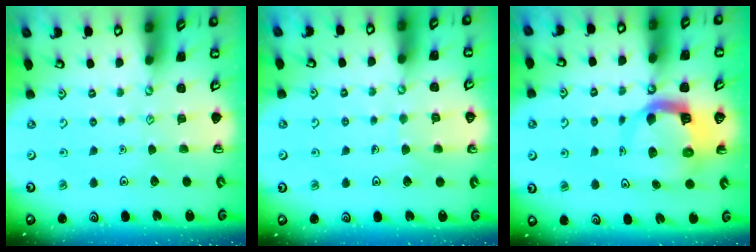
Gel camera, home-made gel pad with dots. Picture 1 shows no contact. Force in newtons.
{"total": 5.2, "press": 5.1, "slide": 0.3}
{"total": 9.3, "press": 9.2, "slide": 1.2}